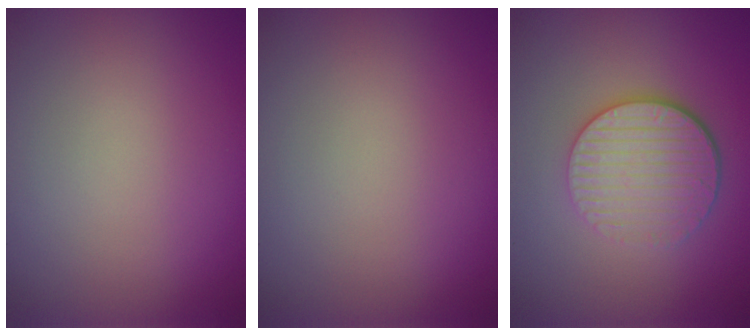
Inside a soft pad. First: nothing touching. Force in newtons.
{"total": 0.0}
{"total": 5.3, "press": 3.8, "slide": 3.6}